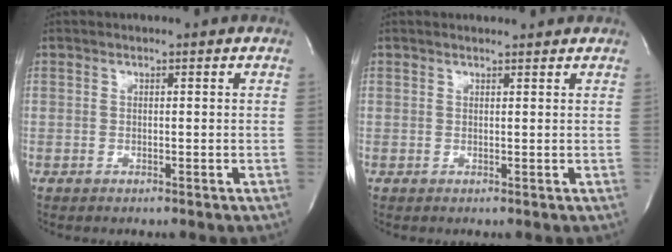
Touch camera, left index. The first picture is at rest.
{"total": 1.8, "force": [1.8, 0.1, 0.2], "torque": [-0.012, 0.008, 0.025]}